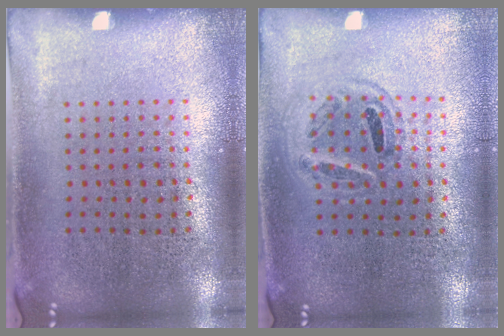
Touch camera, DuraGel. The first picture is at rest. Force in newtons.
{"total": 0.9, "press": 0.9, "slide": 0.1}